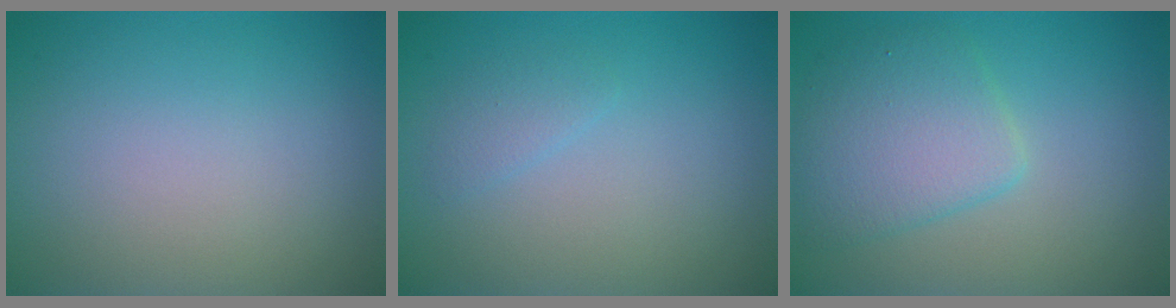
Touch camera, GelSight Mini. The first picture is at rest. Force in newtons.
{"total": 1.1, "press": 1.1, "slide": 0.1}
{"total": 4.3, "press": 4.3, "slide": 0.2}